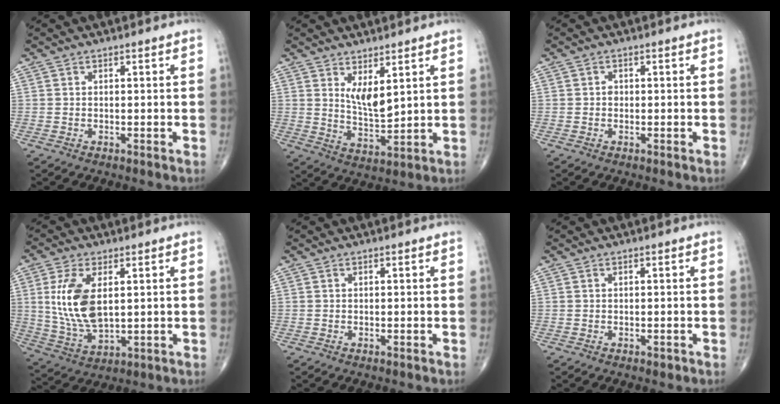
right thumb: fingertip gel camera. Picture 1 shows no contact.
{"total": 6.0, "force": [2.9, 2.2, 4.8], "torque": [-0.078, -0.035, 0.062]}
{"total": 0.9, "force": [-0.1, 0.7, 0.4], "torque": [-0.001, 0.003, -0.004]}
{"total": 12.2, "force": [2.3, 6.2, 10.3], "torque": [-0.209, -0.015, 0.055]}
{"total": 0.0}
{"total": 0.7, "force": [-0.2, 0.4, 0.6], "torque": [-0.007, -0.001, -0.001]}